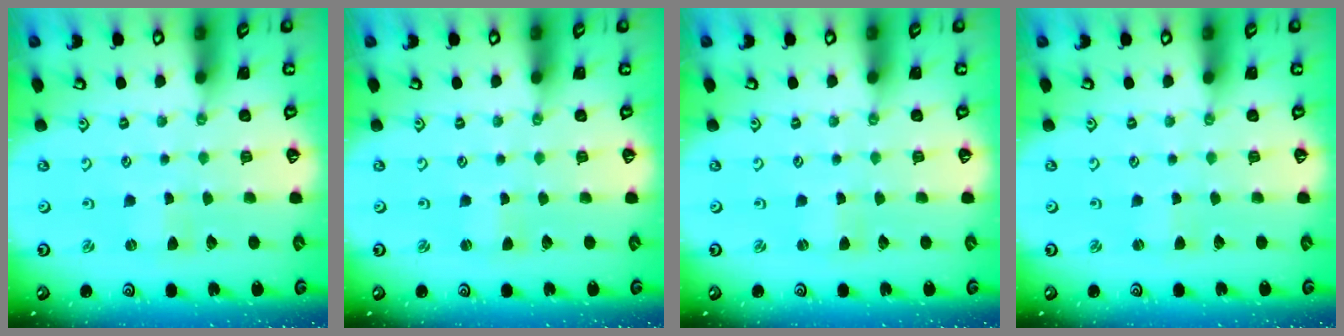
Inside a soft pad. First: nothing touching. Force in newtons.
{"total": 0.9, "press": 0.9, "slide": 0.2}
{"total": 1.1, "press": 1.1, "slide": 0.2}
{"total": 1.4, "press": 1.3, "slide": 0.3}